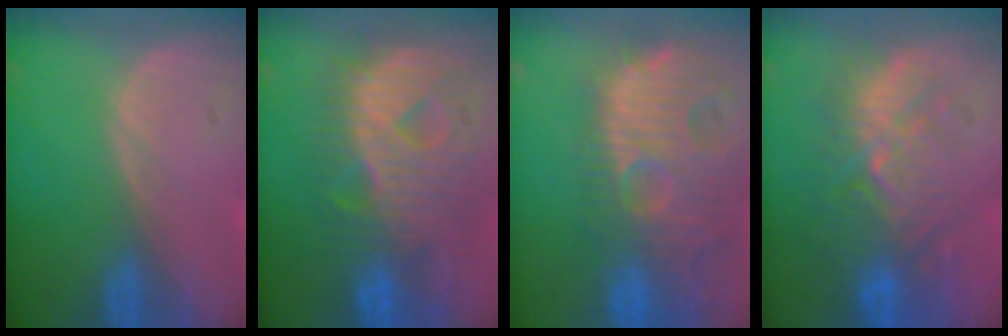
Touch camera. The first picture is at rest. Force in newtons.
{"total": 12.4, "press": 12.4, "slide": 1.3}
{"total": 14.6, "press": 12.6, "slide": 7.3}
{"total": 10.6, "press": 9.6, "slide": 4.5}